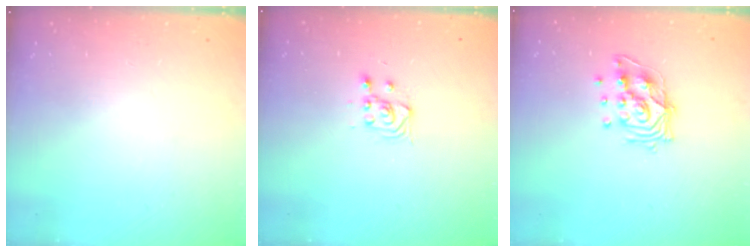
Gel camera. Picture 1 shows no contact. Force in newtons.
{"total": 3.3, "press": 3.1, "slide": 1.1}
{"total": 11.2, "press": 11.2, "slide": 0.6}